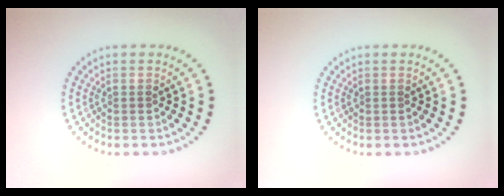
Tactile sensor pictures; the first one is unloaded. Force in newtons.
{"total": 0.0}